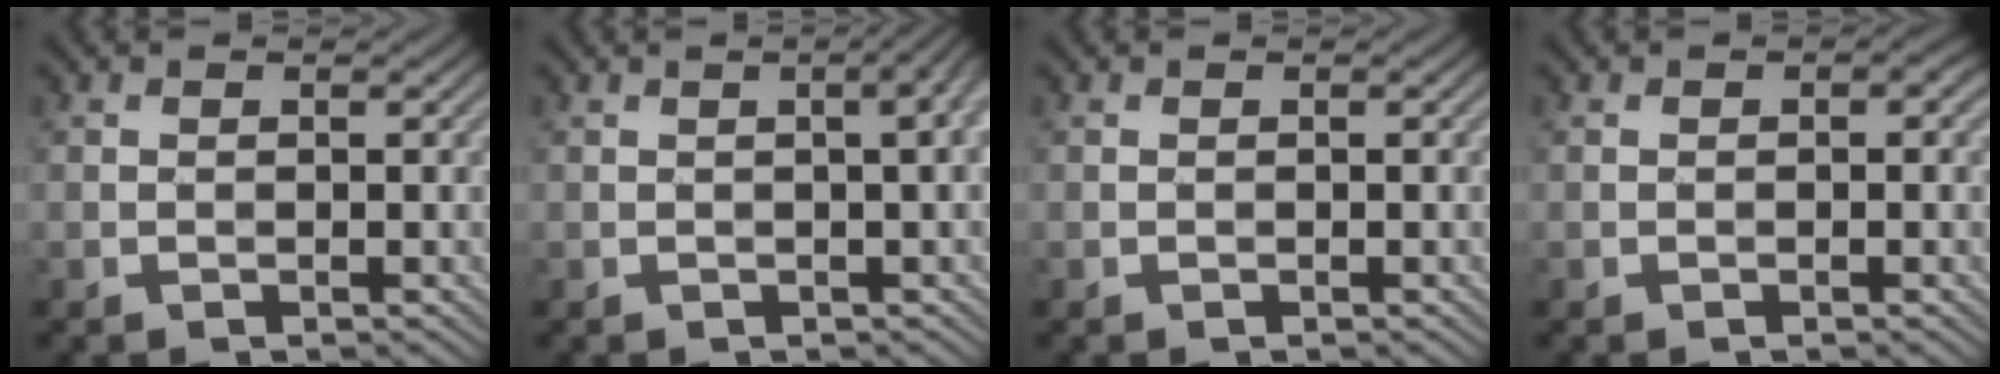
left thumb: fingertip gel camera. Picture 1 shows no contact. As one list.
[{"total": 4.5, "force": [0.5, 1.1, 4.3], "torque": [-0.052, 0.019, 0.003]}, {"total": 0.0}, {"total": 1.0, "force": [-0.1, 0.5, 0.8], "torque": [-0.010, 0.000, 0.001]}]